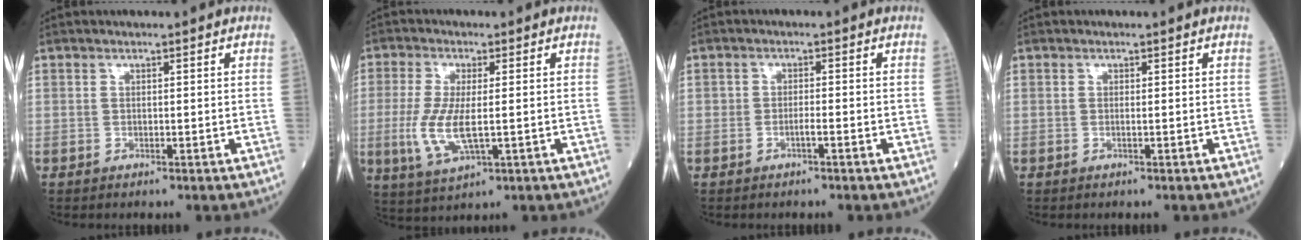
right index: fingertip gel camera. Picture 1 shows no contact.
{"total": 7.8, "force": [-1.1, 2.2, 7.4], "torque": [-0.171, -0.018, -0.020]}
{"total": 1.2, "force": [-0.7, 0.2, 0.9], "torque": [-0.013, 0.002, -0.012]}
{"total": 0.0}